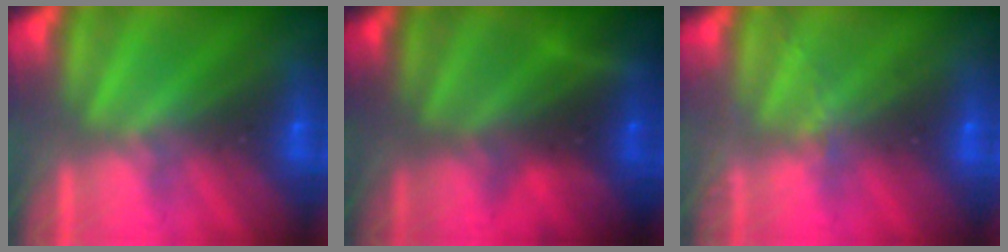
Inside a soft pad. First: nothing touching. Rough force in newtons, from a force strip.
{"total": 7.6}
{"total": 2.0}